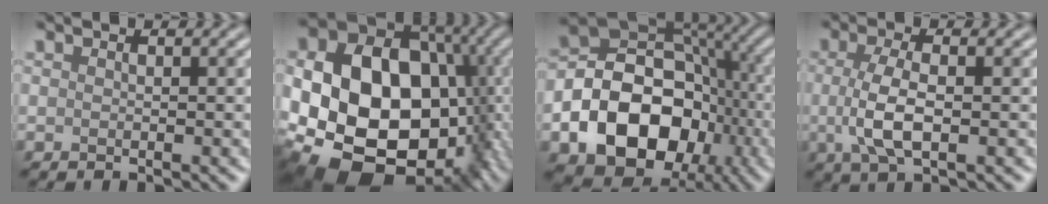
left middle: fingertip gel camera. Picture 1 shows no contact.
{"total": 21.1, "force": [-3.1, 16.5, 12.8], "torque": [-0.221, -0.028, -0.061]}
{"total": 14.1, "force": [-4.3, 10.5, 8.2], "torque": [-0.130, -0.011, -0.091]}
{"total": 4.3, "force": [-0.2, 1.7, 3.9], "torque": [-0.091, -0.002, -0.006]}